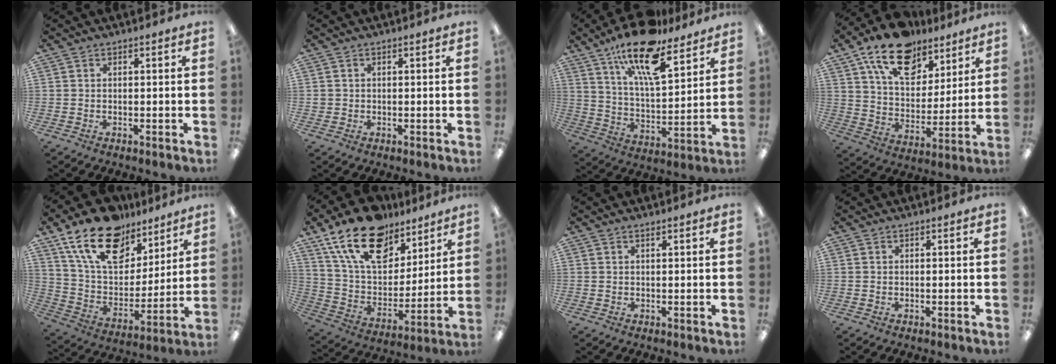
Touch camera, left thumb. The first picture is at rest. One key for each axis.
{"total": 0.9, "fx": 0.2, "fy": 0.9, "fz": 0.0, "tx": 0.000, "ty": 0.004, "tz": 0.003}
{"total": 19.1, "fx": 13.6, "fy": 6.2, "fz": 11.8, "tx": -0.202, "ty": -0.076, "tz": 0.229}
{"total": 17.7, "fx": 12.2, "fy": 9.7, "fz": 8.5, "tx": -0.144, "ty": -0.064, "tz": 0.218}
{"total": 20.3, "fx": 13.9, "fy": 10.8, "fz": 10.1, "tx": -0.198, "ty": -0.071, "tz": 0.252}
{"total": 20.3, "fx": 13.8, "fy": 10.8, "fz": 10.3, "tx": -0.198, "ty": -0.070, "tz": 0.250}
{"total": 0.6, "fx": 0.6, "fy": 0.1, "fz": 0.2, "tx": -0.005, "ty": -0.001, "tz": 0.011}
{"total": 0.0}